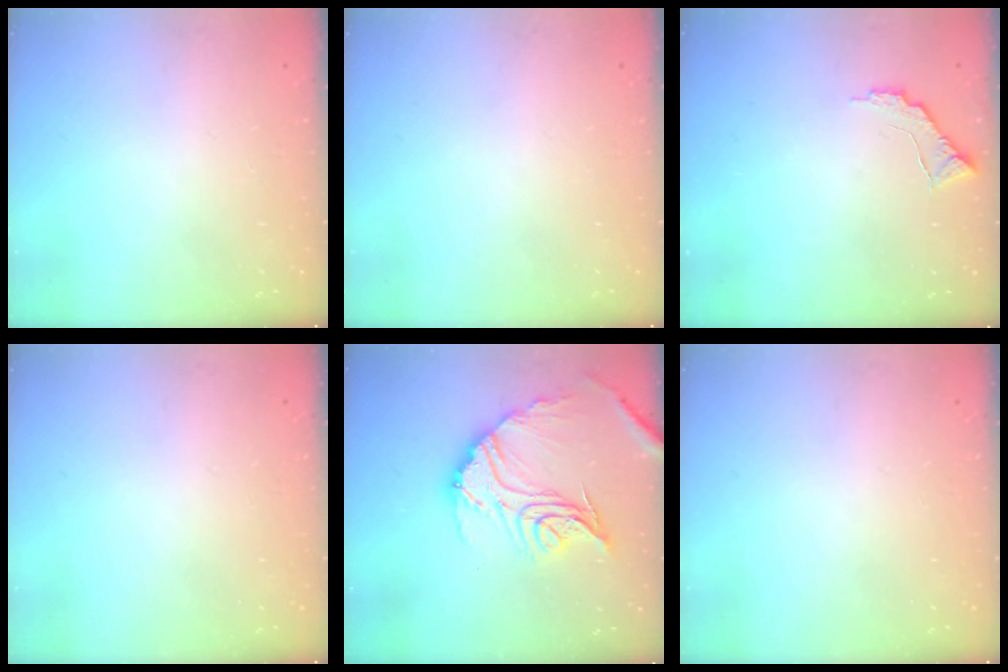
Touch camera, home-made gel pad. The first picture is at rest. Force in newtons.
{"total": 0.0}
{"total": 8.3, "press": 8.3, "slide": 0.4}
{"total": 0.0}
{"total": 20.5, "press": 20.4, "slide": 2.0}
{"total": 0.0}